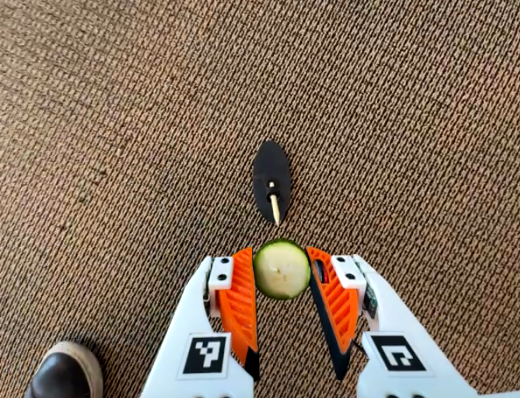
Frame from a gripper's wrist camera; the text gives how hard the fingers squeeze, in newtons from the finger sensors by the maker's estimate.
{"total": 6.3, "left": 6.0, "right": 6.5}